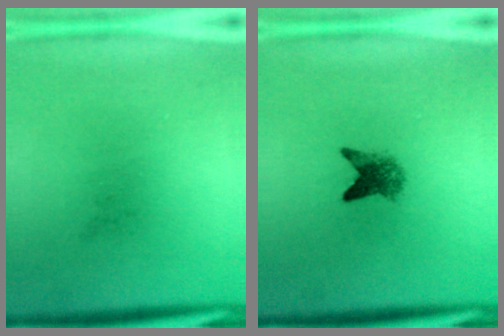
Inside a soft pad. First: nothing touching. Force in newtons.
{"total": 3.2}